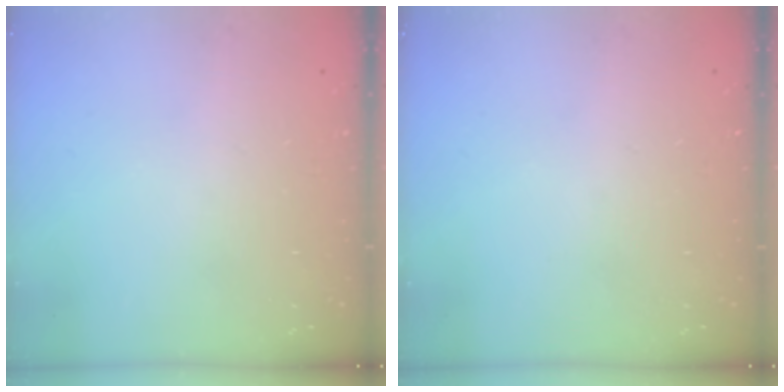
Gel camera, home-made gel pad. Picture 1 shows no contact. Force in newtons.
{"total": 0.0}